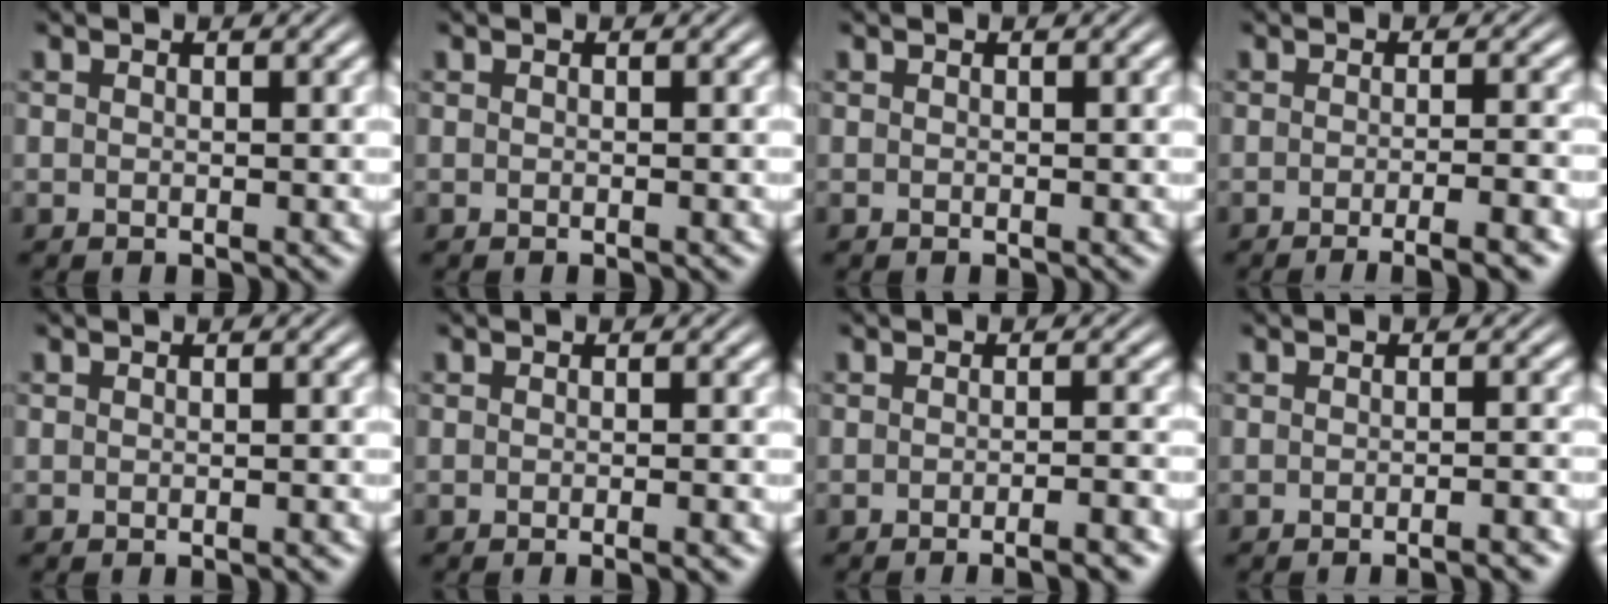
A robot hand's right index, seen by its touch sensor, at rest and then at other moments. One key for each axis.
{"total": 0.0}
{"total": 0.0}
{"total": 4.7, "fx": -3.9, "fy": 0.5, "fz": 2.6, "tx": -0.025, "ty": -0.001, "tz": -0.063}
{"total": 0.6, "fx": -0.5, "fy": -0.2, "fz": 0.1, "tx": -0.002, "ty": 0.004, "tz": -0.009}
{"total": 1.3, "fx": -1.1, "fy": -0.2, "fz": 0.7, "tx": -0.006, "ty": 0.005, "tz": -0.021}
{"total": 3.0, "fx": -2.7, "fy": 0.0, "fz": 1.4, "tx": -0.009, "ty": 0.006, "tz": -0.049}
{"total": 1.8, "fx": -1.7, "fy": -0.2, "fz": 0.6, "tx": -0.006, "ty": 0.005, "tz": -0.031}